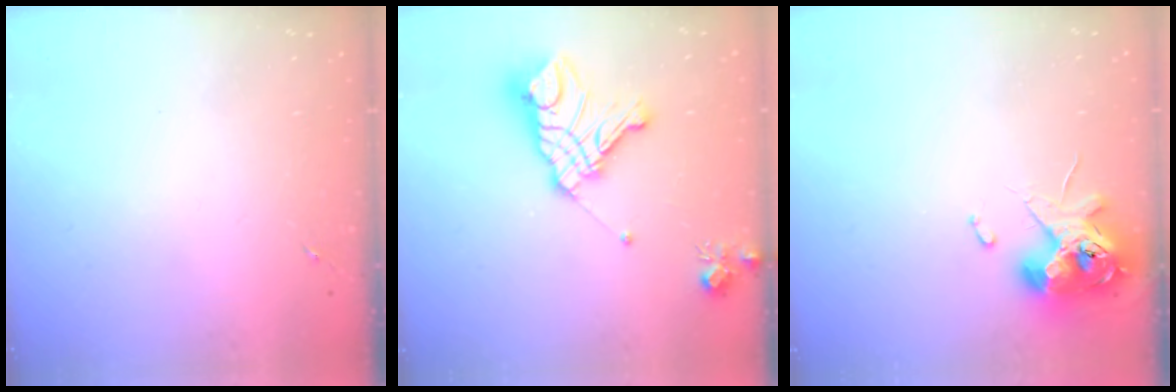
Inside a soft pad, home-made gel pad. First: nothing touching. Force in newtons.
{"total": 17.5, "press": 17.4, "slide": 2.0}
{"total": 11.9, "press": 11.7, "slide": 2.1}